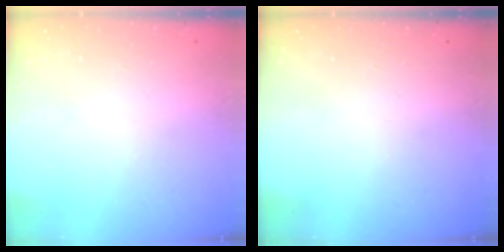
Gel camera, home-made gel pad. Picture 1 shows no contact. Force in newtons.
{"total": 0.0}